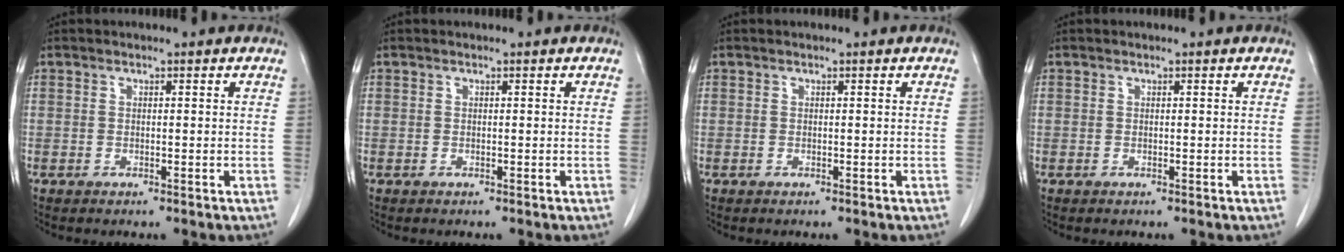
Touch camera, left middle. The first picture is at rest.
{"total": 0.0}
{"total": 0.0}
{"total": 0.0}